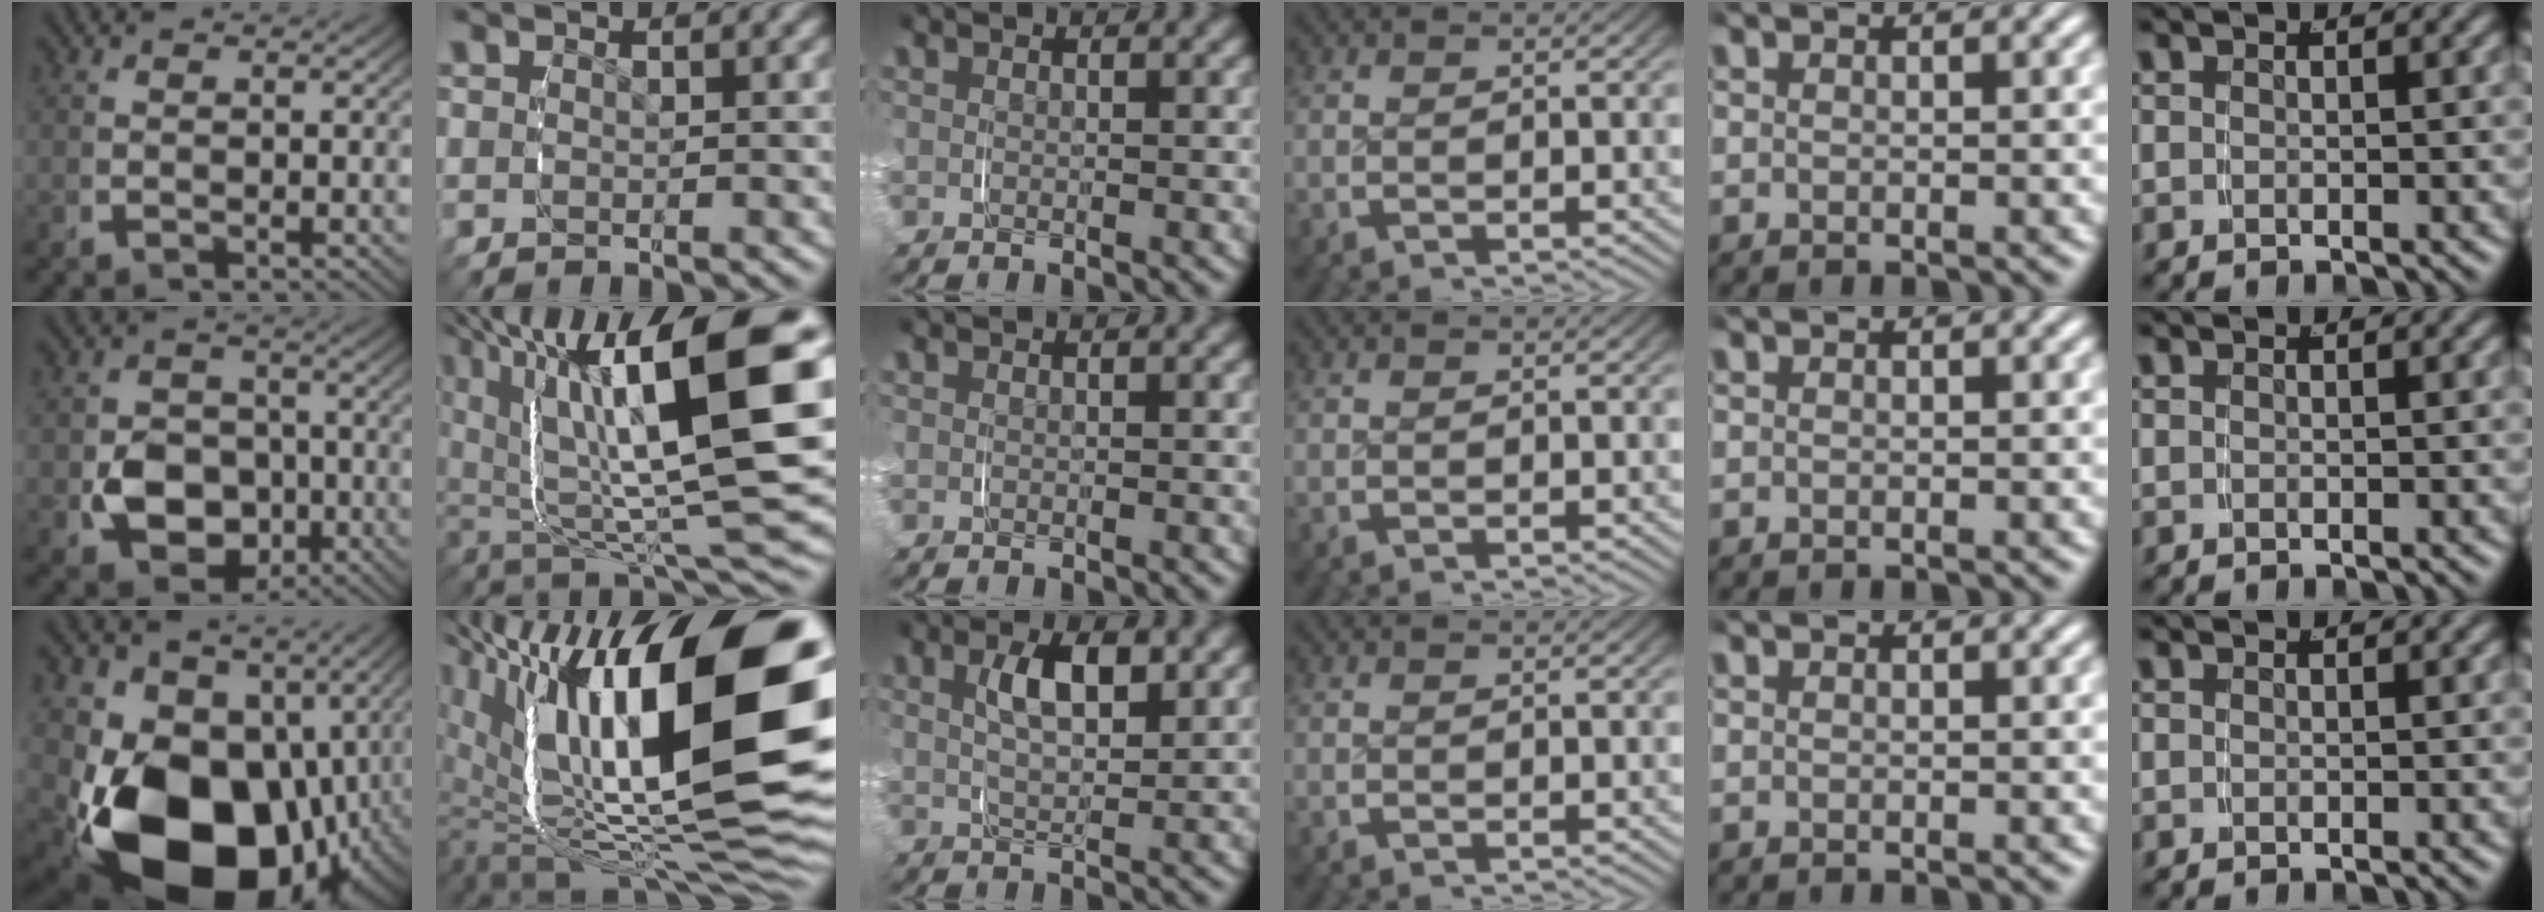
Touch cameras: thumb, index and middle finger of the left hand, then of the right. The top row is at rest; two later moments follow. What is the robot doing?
{"motion": "grasp_and_lifting", "object": "key"}